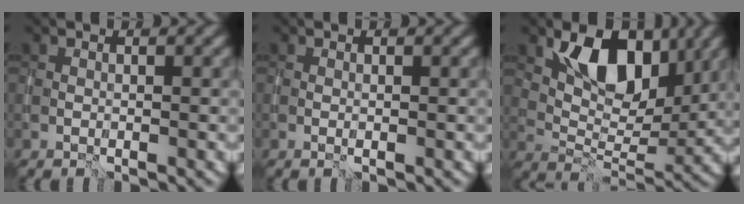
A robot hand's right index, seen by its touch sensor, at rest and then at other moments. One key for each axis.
{"total": 0.0}
{"total": 8.4, "fx": 3.6, "fy": 5.0, "fz": 5.7, "tx": -0.085, "ty": -0.012, "tz": 0.062}